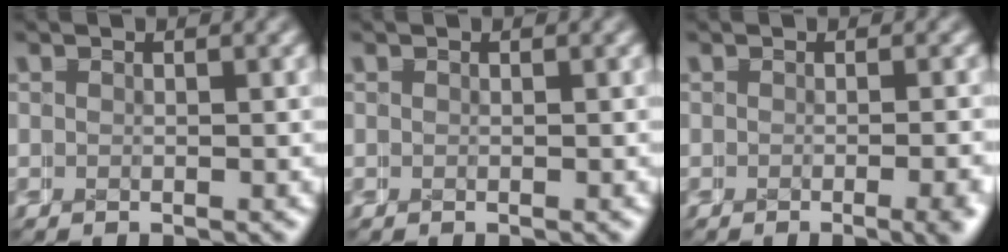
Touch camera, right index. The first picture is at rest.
{"total": 0.0}
{"total": 1.9, "force": [-1.1, -0.2, 1.6], "torque": [-0.013, 0.004, -0.018]}